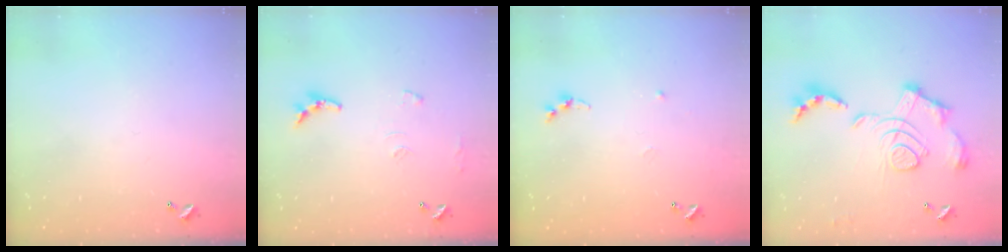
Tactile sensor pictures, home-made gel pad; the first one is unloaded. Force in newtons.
{"total": 7.1, "press": 7.1, "slide": 0.5}
{"total": 7.0, "press": 7.0, "slide": 0.7}
{"total": 2.1, "press": 1.4, "slide": 1.5}